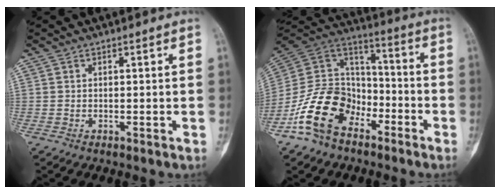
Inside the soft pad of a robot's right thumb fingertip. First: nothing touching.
{"total": 16.8, "force": [-9.2, 11.1, 8.6], "torque": [-0.141, 0.082, -0.178]}